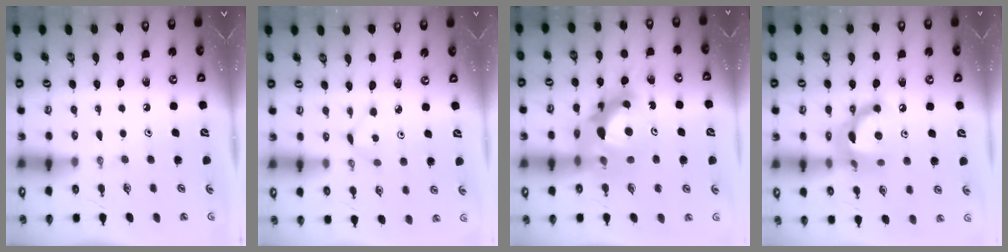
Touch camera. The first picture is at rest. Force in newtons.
{"total": 1.8, "press": 1.7, "slide": 0.2}
{"total": 14.9, "press": 14.8, "slide": 1.5}
{"total": 14.0, "press": 14.0, "slide": 0.8}